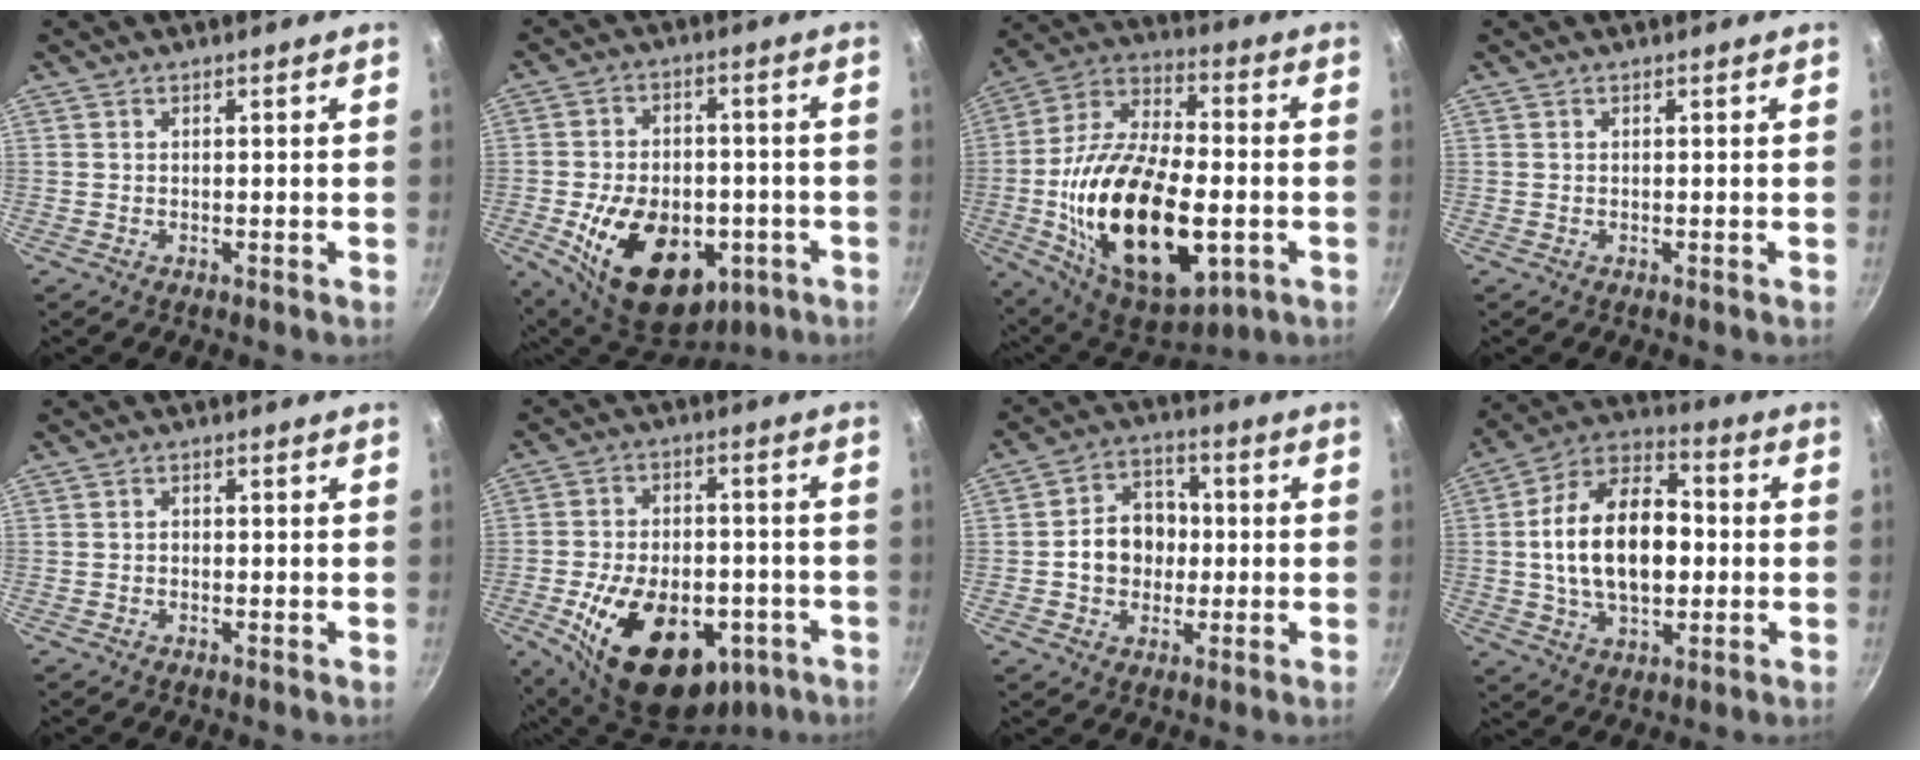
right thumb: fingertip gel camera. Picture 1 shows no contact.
{"total": 21.2, "force": [-6.3, 14.1, 14.5], "torque": [-0.212, 0.022, -0.077]}
{"total": 30.1, "force": [-5.5, 15.9, 24.9], "torque": [-0.434, 0.019, -0.083]}
{"total": 0.0}
{"total": 0.8, "force": [-0.4, 0.6, 0.3], "torque": [-0.007, 0.004, -0.007]}
{"total": 23.3, "force": [-8.3, 14.7, 16.1], "torque": [-0.239, 0.033, -0.109]}
{"total": 10.3, "force": [-0.5, 8.4, 5.8], "torque": [-0.058, 0.020, -0.018]}
{"total": 19.8, "force": [-0.1, 12.3, 15.5], "torque": [-0.239, 0.030, -0.012]}